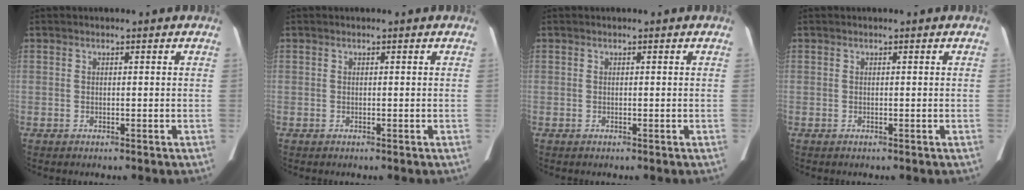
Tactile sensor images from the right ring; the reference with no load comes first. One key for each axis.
{"total": 0.0}
{"total": 0.0}
{"total": 0.0}